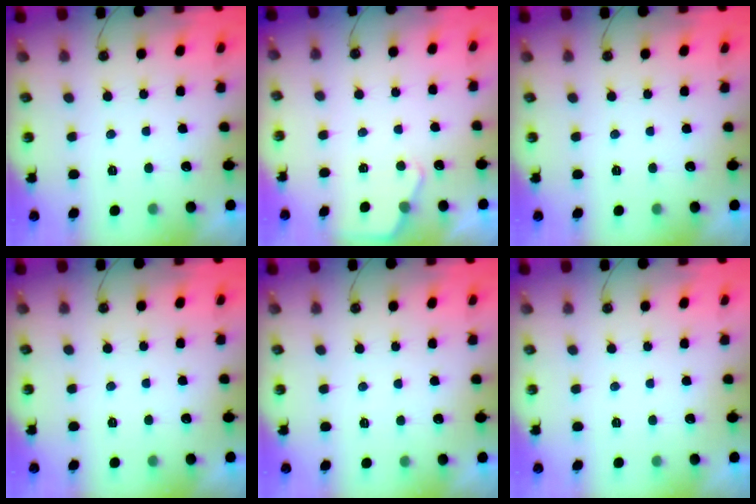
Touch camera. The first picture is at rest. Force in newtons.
{"total": 4.4, "press": 4.4, "slide": 0.5}
{"total": 0.0}
{"total": 0.0}
{"total": 2.8, "press": 2.8, "slide": 0.5}
{"total": 0.0}